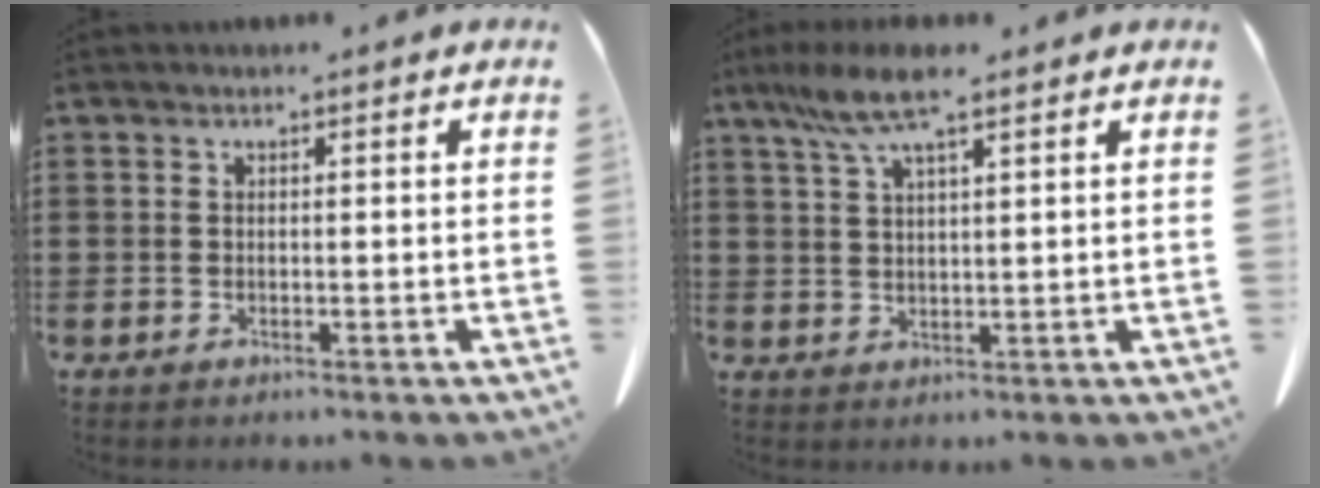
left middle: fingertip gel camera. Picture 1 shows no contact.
{"total": 7.0, "force": [4.4, 1.1, 5.3], "torque": [-0.120, -0.006, 0.077]}